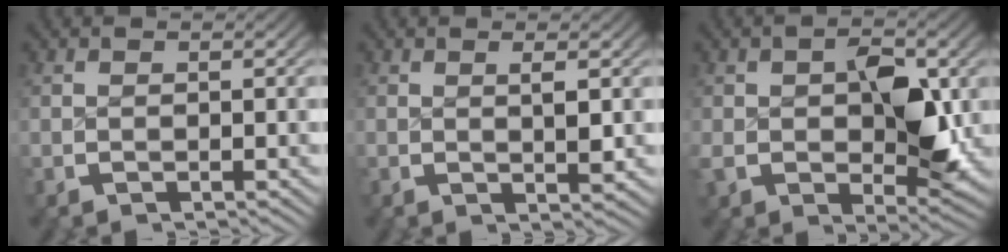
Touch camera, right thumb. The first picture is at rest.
{"total": 1.8, "force": [0.4, 0.5, 1.7], "torque": [-0.027, -0.003, 0.010]}
{"total": 7.2, "force": [-0.3, 4.6, 5.6], "torque": [-0.085, -0.021, 0.009]}